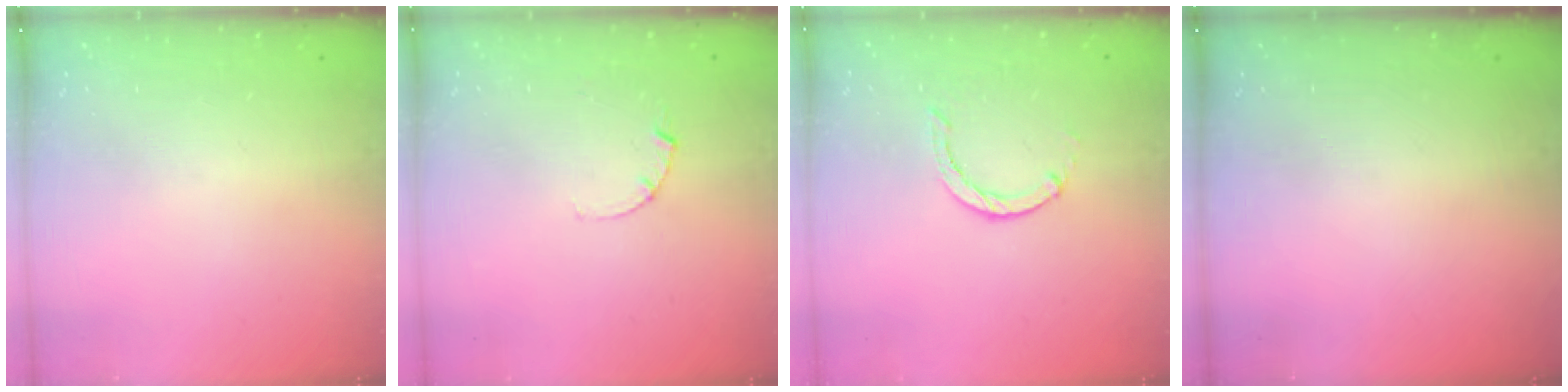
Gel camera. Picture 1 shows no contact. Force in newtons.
{"total": 2.5, "press": 2.5, "slide": 0.3}
{"total": 0.6, "press": 0.6, "slide": 0.2}
{"total": 0.0}